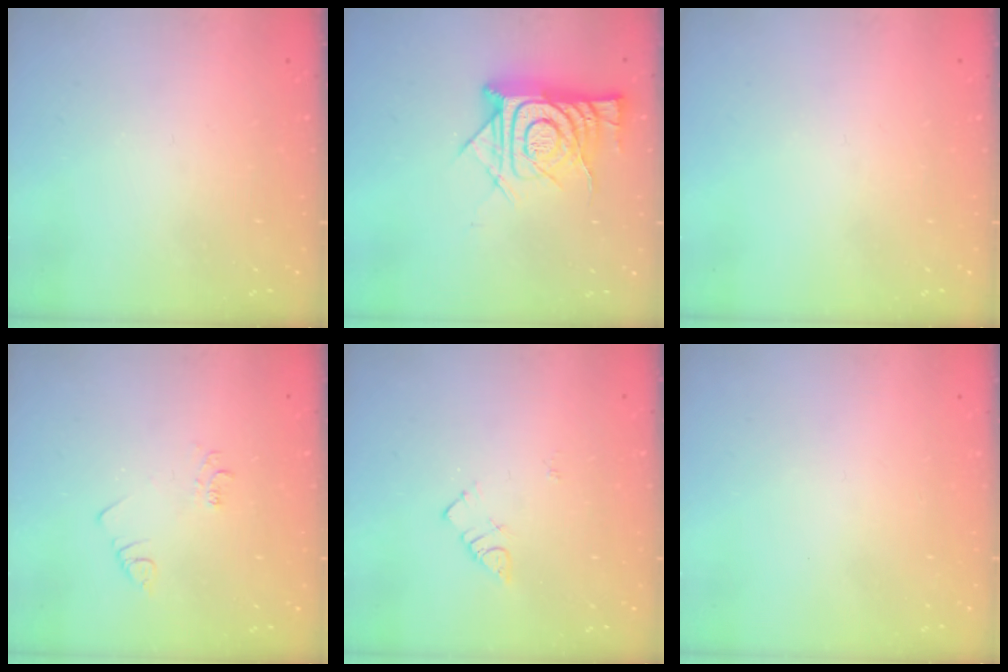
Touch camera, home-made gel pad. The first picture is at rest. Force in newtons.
{"total": 14.5, "press": 14.4, "slide": 1.4}
{"total": 0.0}
{"total": 3.3, "press": 3.3, "slide": 0.4}
{"total": 4.1, "press": 4.0, "slide": 0.7}
{"total": 1.5, "press": 1.5, "slide": 0.1}